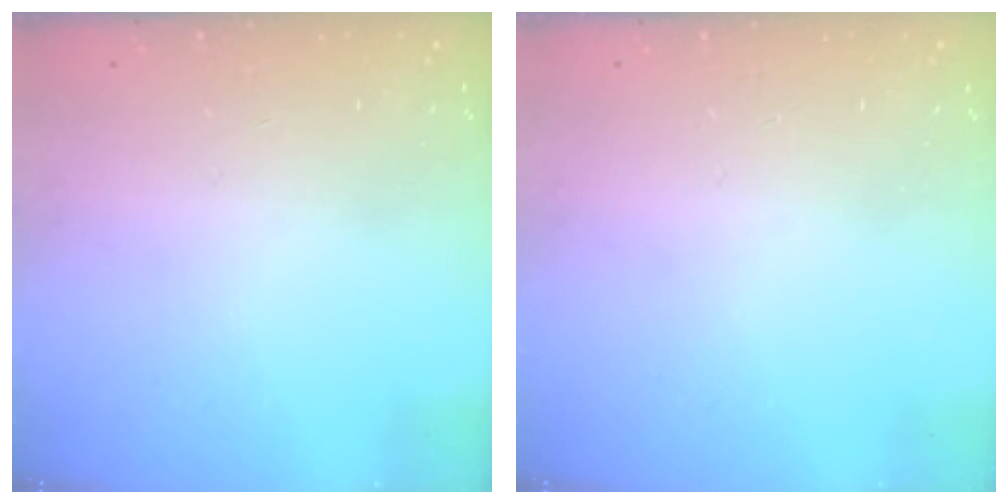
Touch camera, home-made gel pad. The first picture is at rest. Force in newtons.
{"total": 13.4, "press": 3.0, "slide": 13.1}